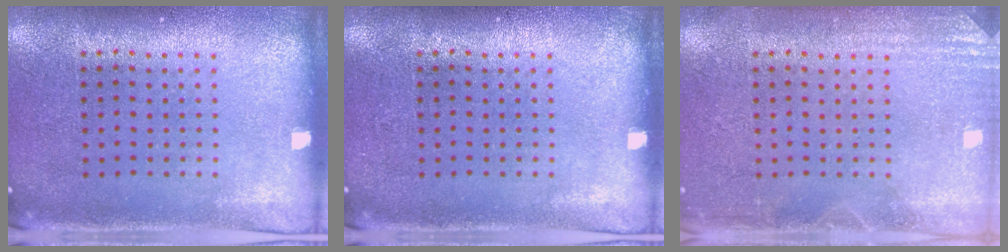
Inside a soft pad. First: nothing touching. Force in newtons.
{"total": 0.0}
{"total": 2.6, "press": 2.5, "slide": 0.4}